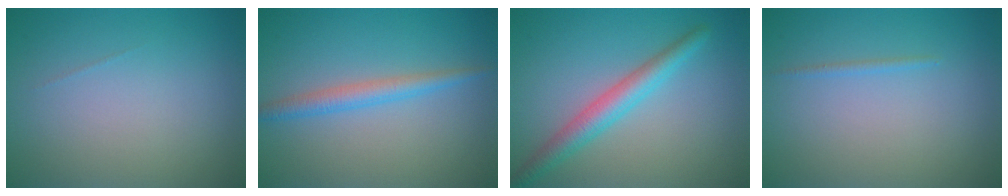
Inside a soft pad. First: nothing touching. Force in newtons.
{"total": 2.3, "press": 2.3, "slide": 0.1}
{"total": 3.4, "press": 3.4, "slide": 0.1}
{"total": 0.6, "press": 0.6, "slide": 0.1}